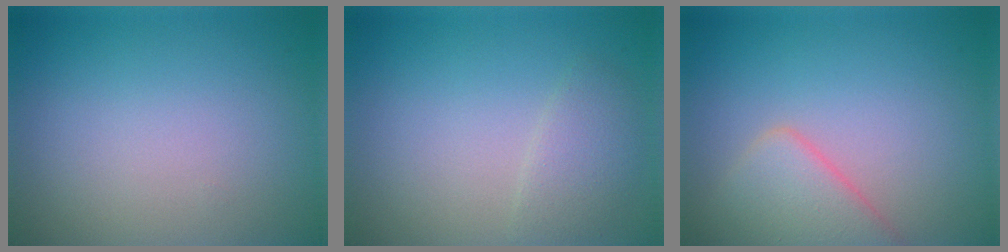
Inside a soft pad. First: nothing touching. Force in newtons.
{"total": 1.9, "press": 1.9, "slide": 0.1}
{"total": 3.9, "press": 3.9, "slide": 0.3}